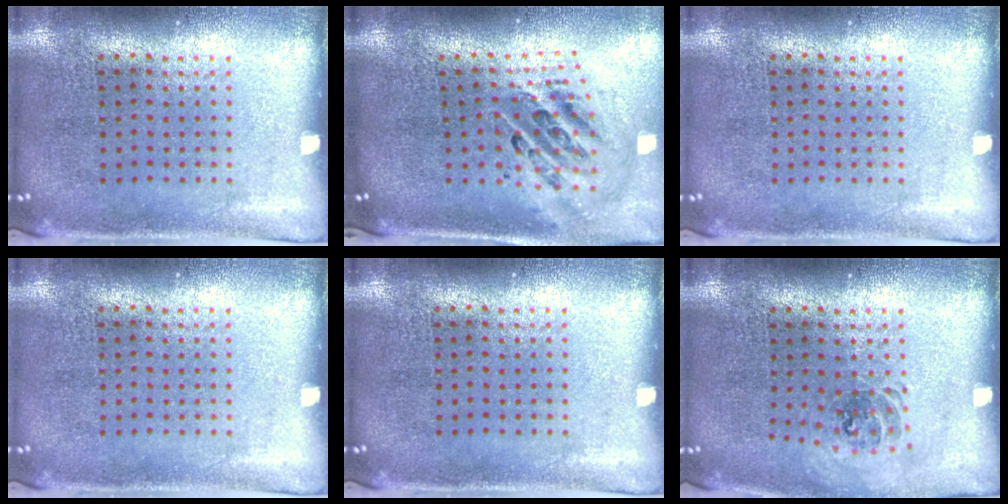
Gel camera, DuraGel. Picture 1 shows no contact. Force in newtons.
{"total": 1.7, "press": 1.4, "slide": 1.0}
{"total": 0.0}
{"total": 0.0}
{"total": 0.0}
{"total": 0.9, "press": 0.8, "slide": 0.3}